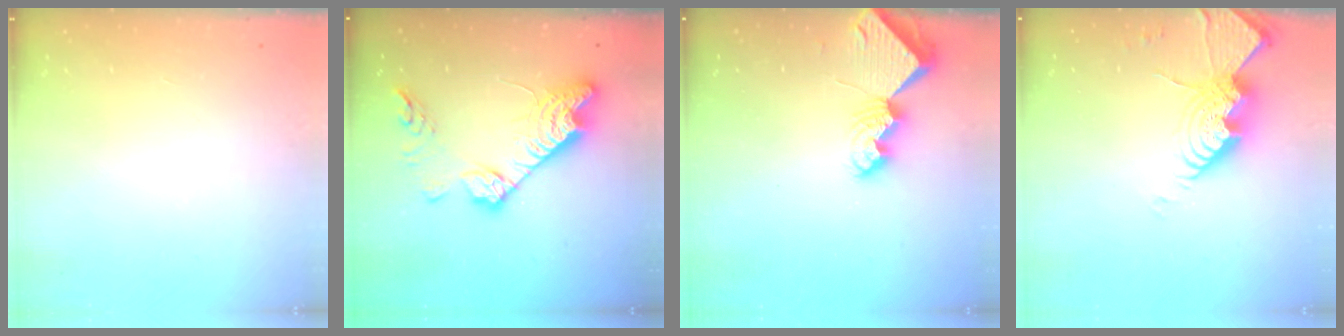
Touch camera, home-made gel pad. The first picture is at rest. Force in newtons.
{"total": 18.0, "press": 17.9, "slide": 1.5}
{"total": 7.5, "press": 7.4, "slide": 0.8}
{"total": 15.0, "press": 14.9, "slide": 1.4}